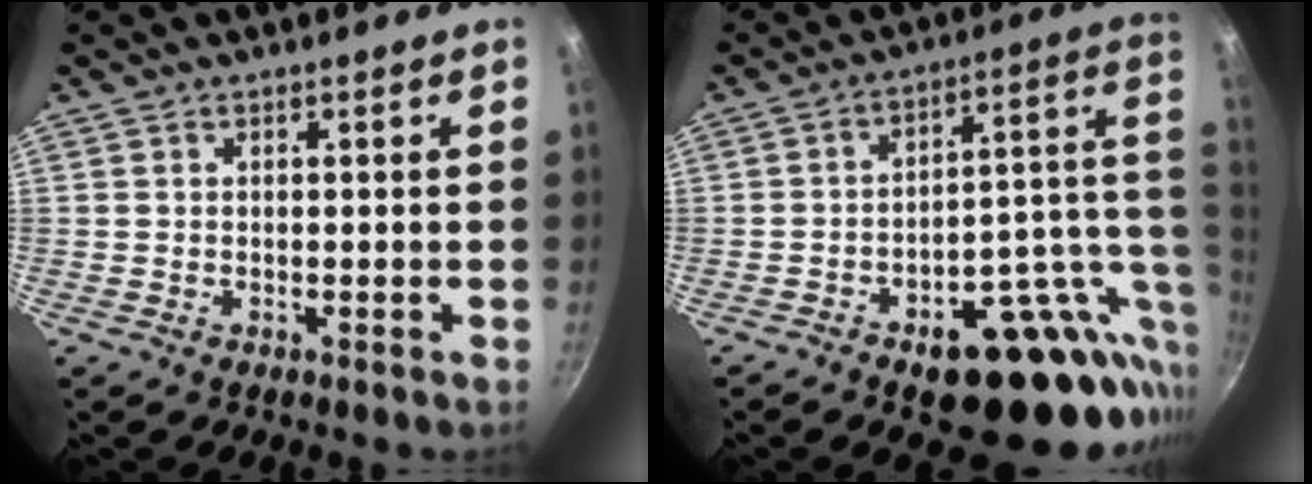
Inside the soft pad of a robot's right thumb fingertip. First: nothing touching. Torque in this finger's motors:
{"motor_torque": [3.20, 1.26, 0.42, -0.61, 0.35]}